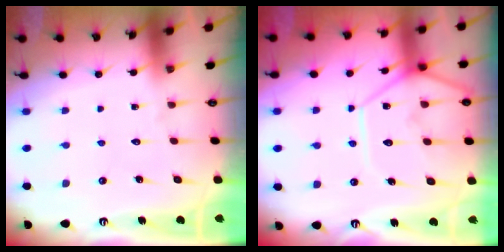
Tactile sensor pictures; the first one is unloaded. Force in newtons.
{"total": 12.1, "press": 12.0, "slide": 1.4}